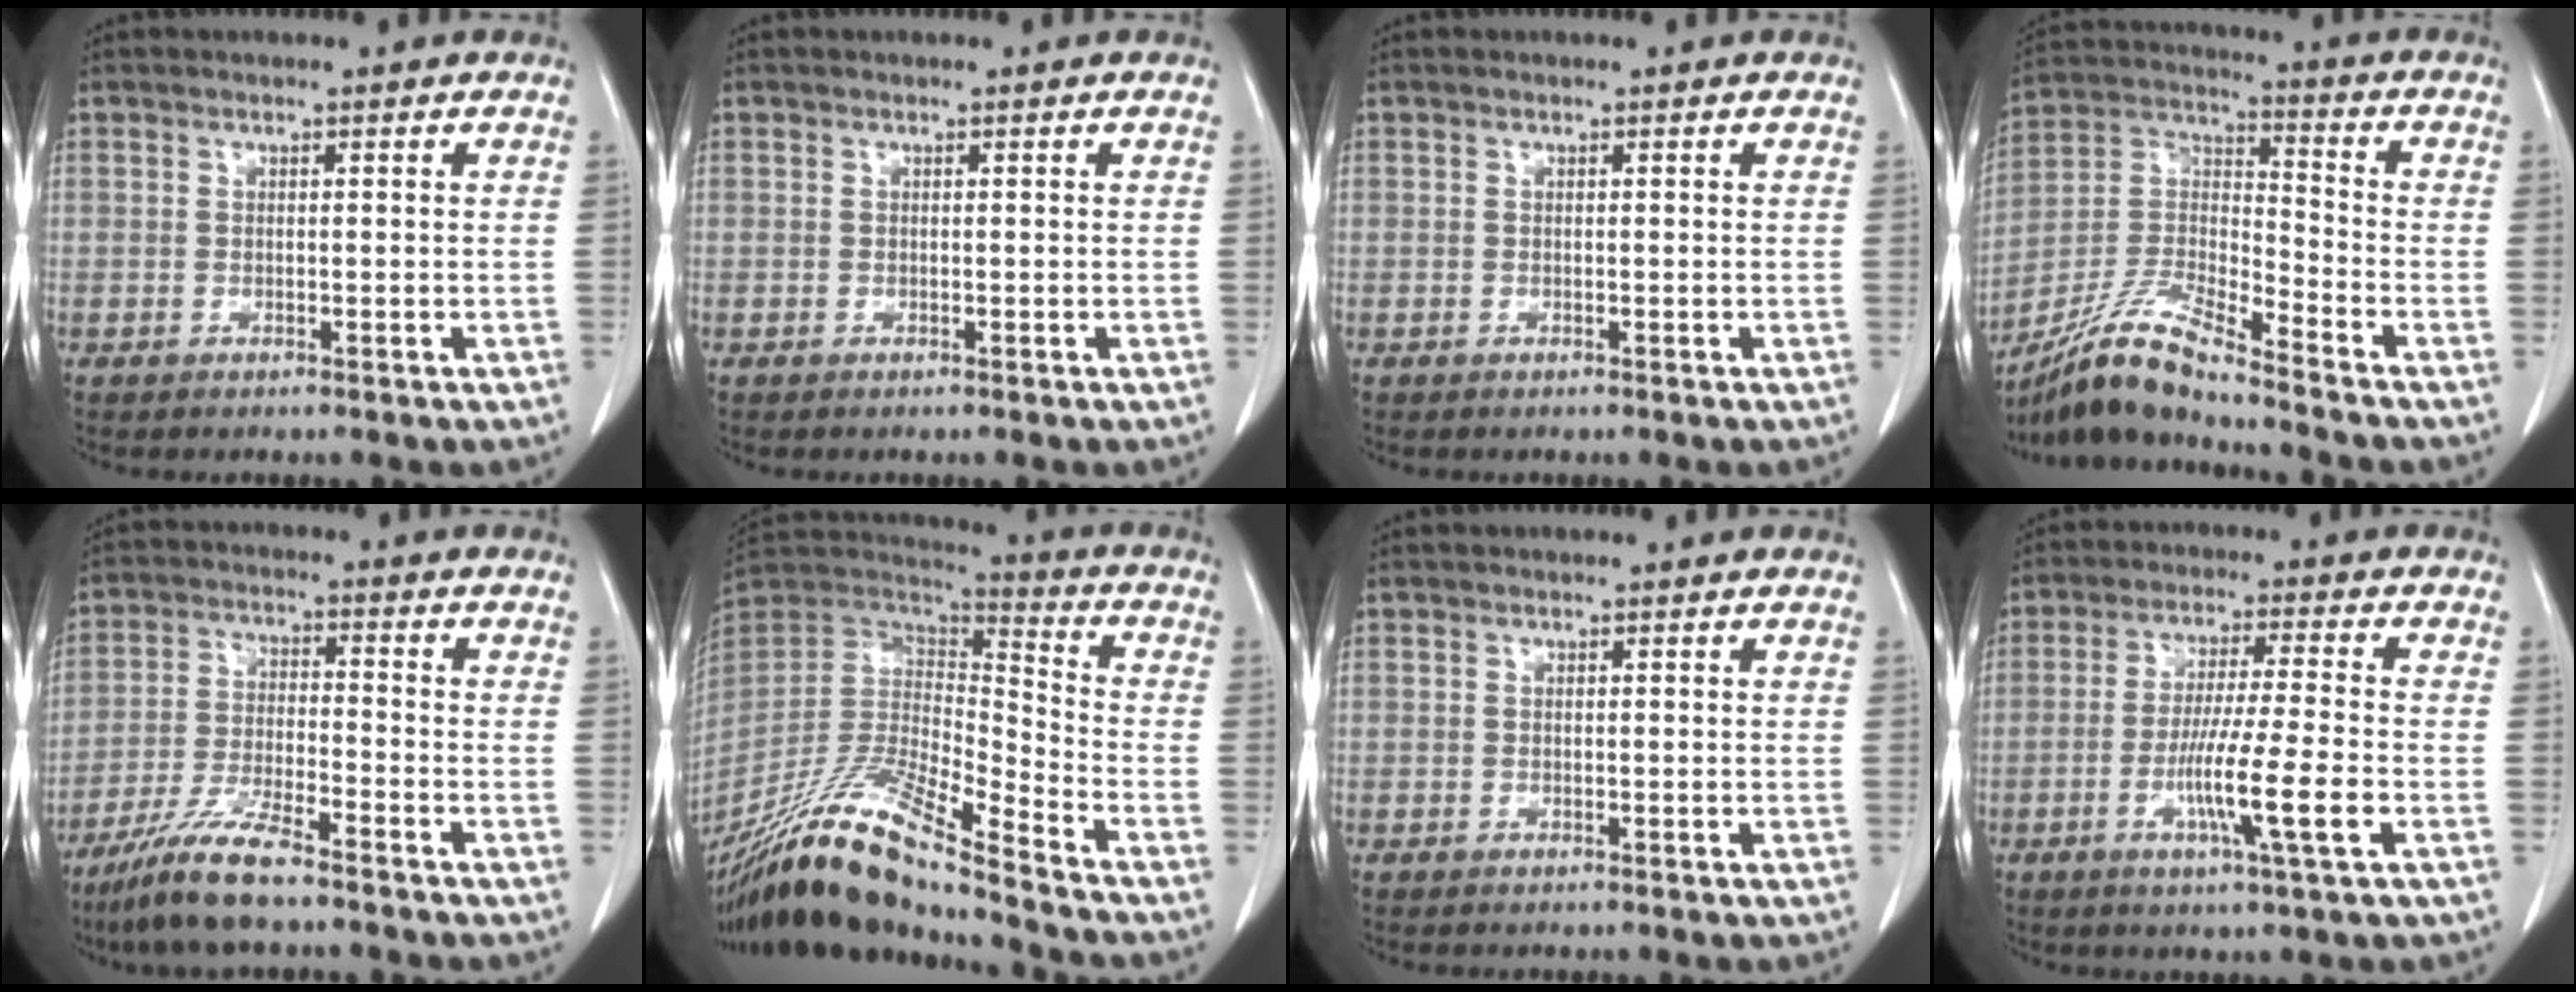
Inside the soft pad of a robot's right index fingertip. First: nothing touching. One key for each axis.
{"total": 0.0}
{"total": 0.0}
{"total": 12.5, "fx": -11.1, "fy": -0.1, "fz": 5.7, "tx": -0.120, "ty": 0.000, "tz": -0.213}
{"total": 8.9, "fx": -6.9, "fy": 0.7, "fz": 5.6, "tx": -0.113, "ty": -0.022, "tz": -0.133}
{"total": 21.2, "fx": -17.2, "fy": 1.0, "fz": 12.3, "tx": -0.270, "ty": -0.024, "tz": -0.329}
{"total": 0.0}
{"total": 9.8, "fx": -3.0, "fy": -0.6, "fz": 9.3, "tx": -0.167, "ty": -0.013, "tz": -0.056}